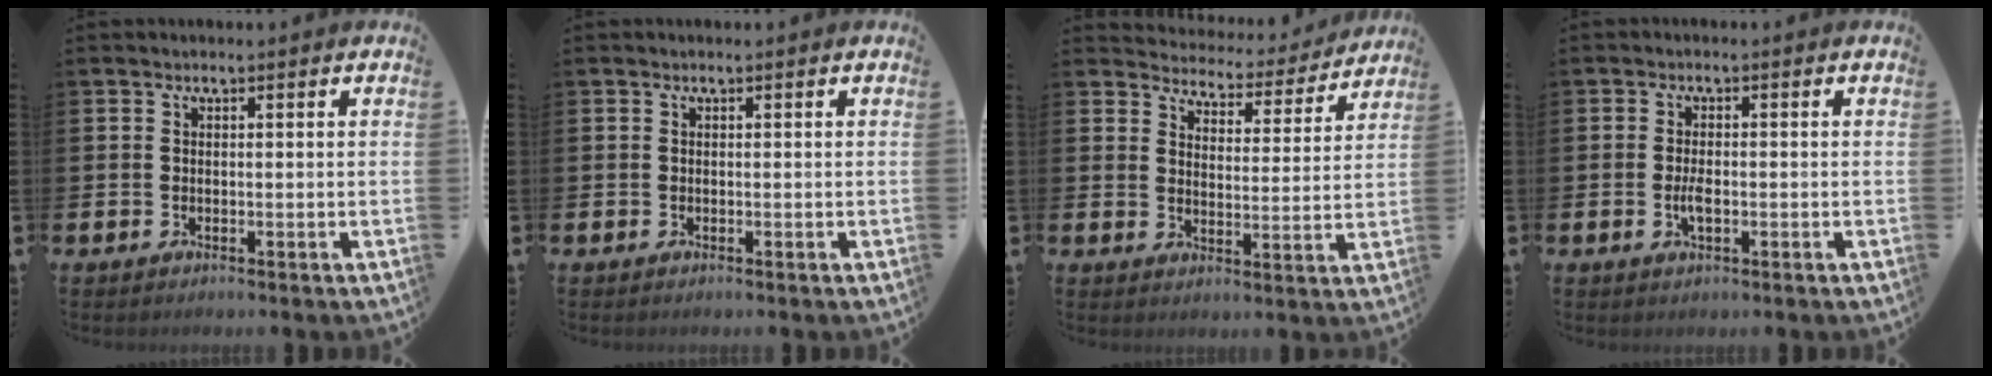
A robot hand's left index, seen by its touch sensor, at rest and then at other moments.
{"total": 0.0}
{"total": 4.2, "force": [4.1, 1.0, 0.1], "torque": [-0.023, -0.040, 0.064]}
{"total": 2.4, "force": [-0.5, 0.9, 2.1], "torque": [-0.038, -0.002, -0.010]}